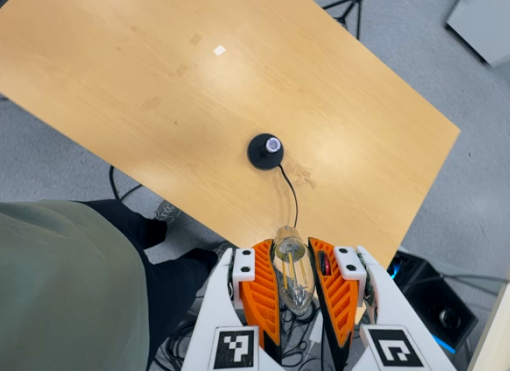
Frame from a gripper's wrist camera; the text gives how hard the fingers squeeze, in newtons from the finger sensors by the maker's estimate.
{"total": 23.8, "left": 25.8, "right": 21.8}